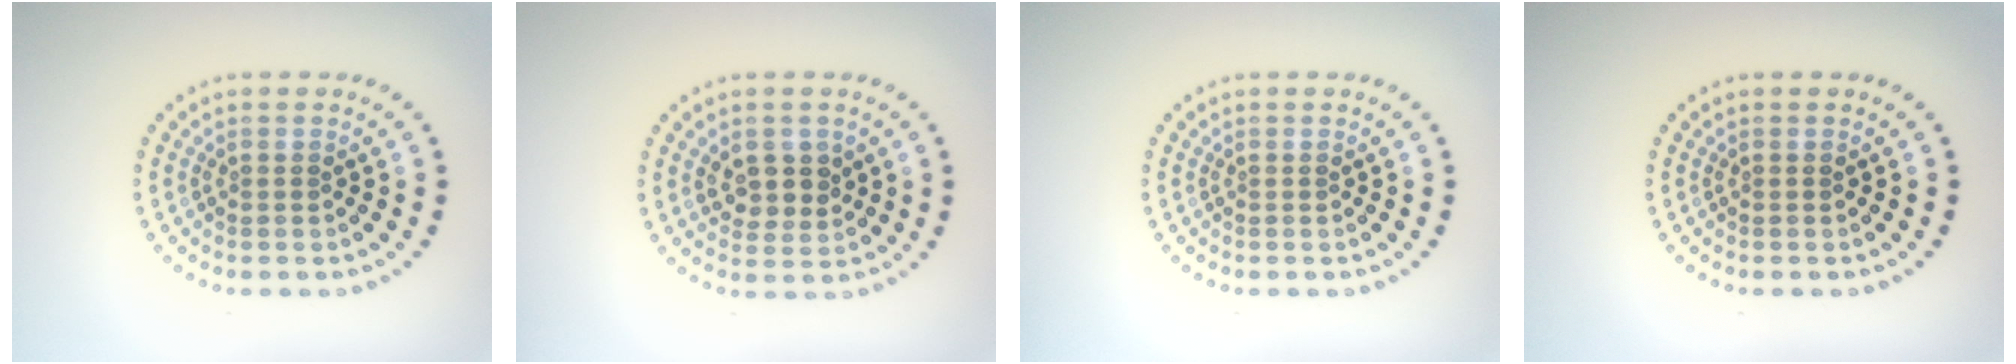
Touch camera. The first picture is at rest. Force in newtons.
{"total": 2.9, "press": 2.8, "slide": 0.9}
{"total": 0.0}
{"total": 0.0}